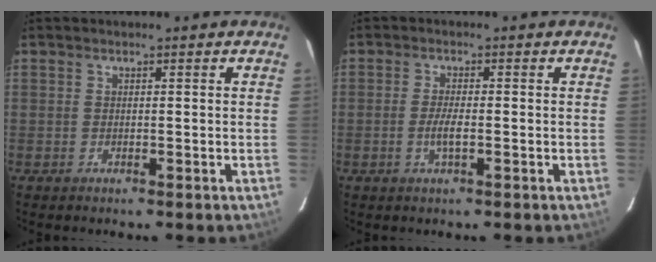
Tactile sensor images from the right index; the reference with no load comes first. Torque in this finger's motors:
{"motor_torque": [0.50, -0.31, 0.31, 0.09]}